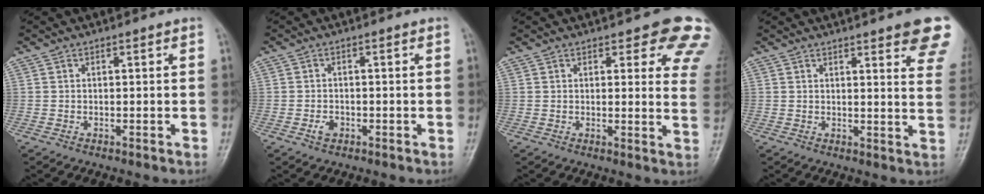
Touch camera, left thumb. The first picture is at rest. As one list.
[{"total": 2.0, "force": [-0.9, 1.4, 1.1], "torque": [-0.018, 0.007, -0.016]}, {"total": 11.3, "force": [7.8, 4.0, 7.1], "torque": [-0.032, -0.035, 0.068]}, {"total": 13.4, "force": [8.6, 2.9, 9.9], "torque": [-0.098, -0.033, 0.086]}]